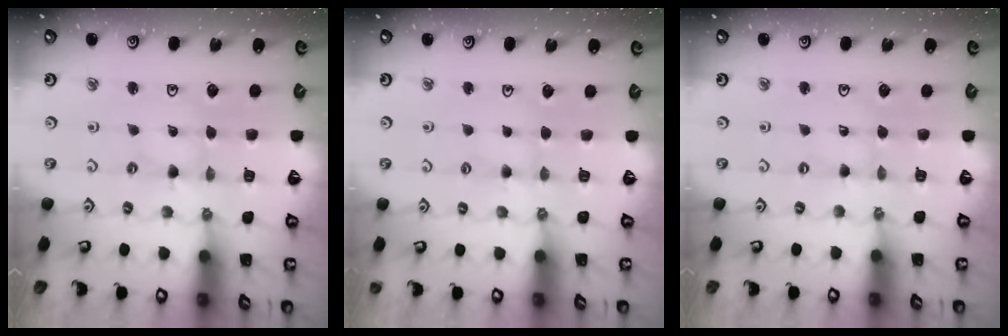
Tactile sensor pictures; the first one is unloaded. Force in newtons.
{"total": 2.0, "press": 2.0, "slide": 0.3}
{"total": 0.0}